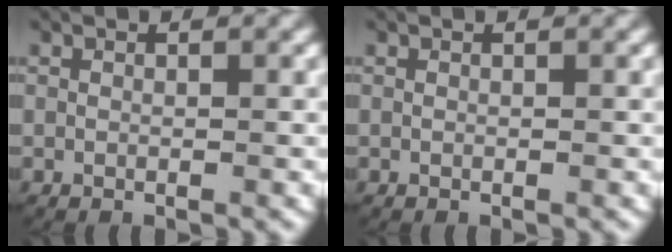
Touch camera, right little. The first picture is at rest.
{"total": 0.0}